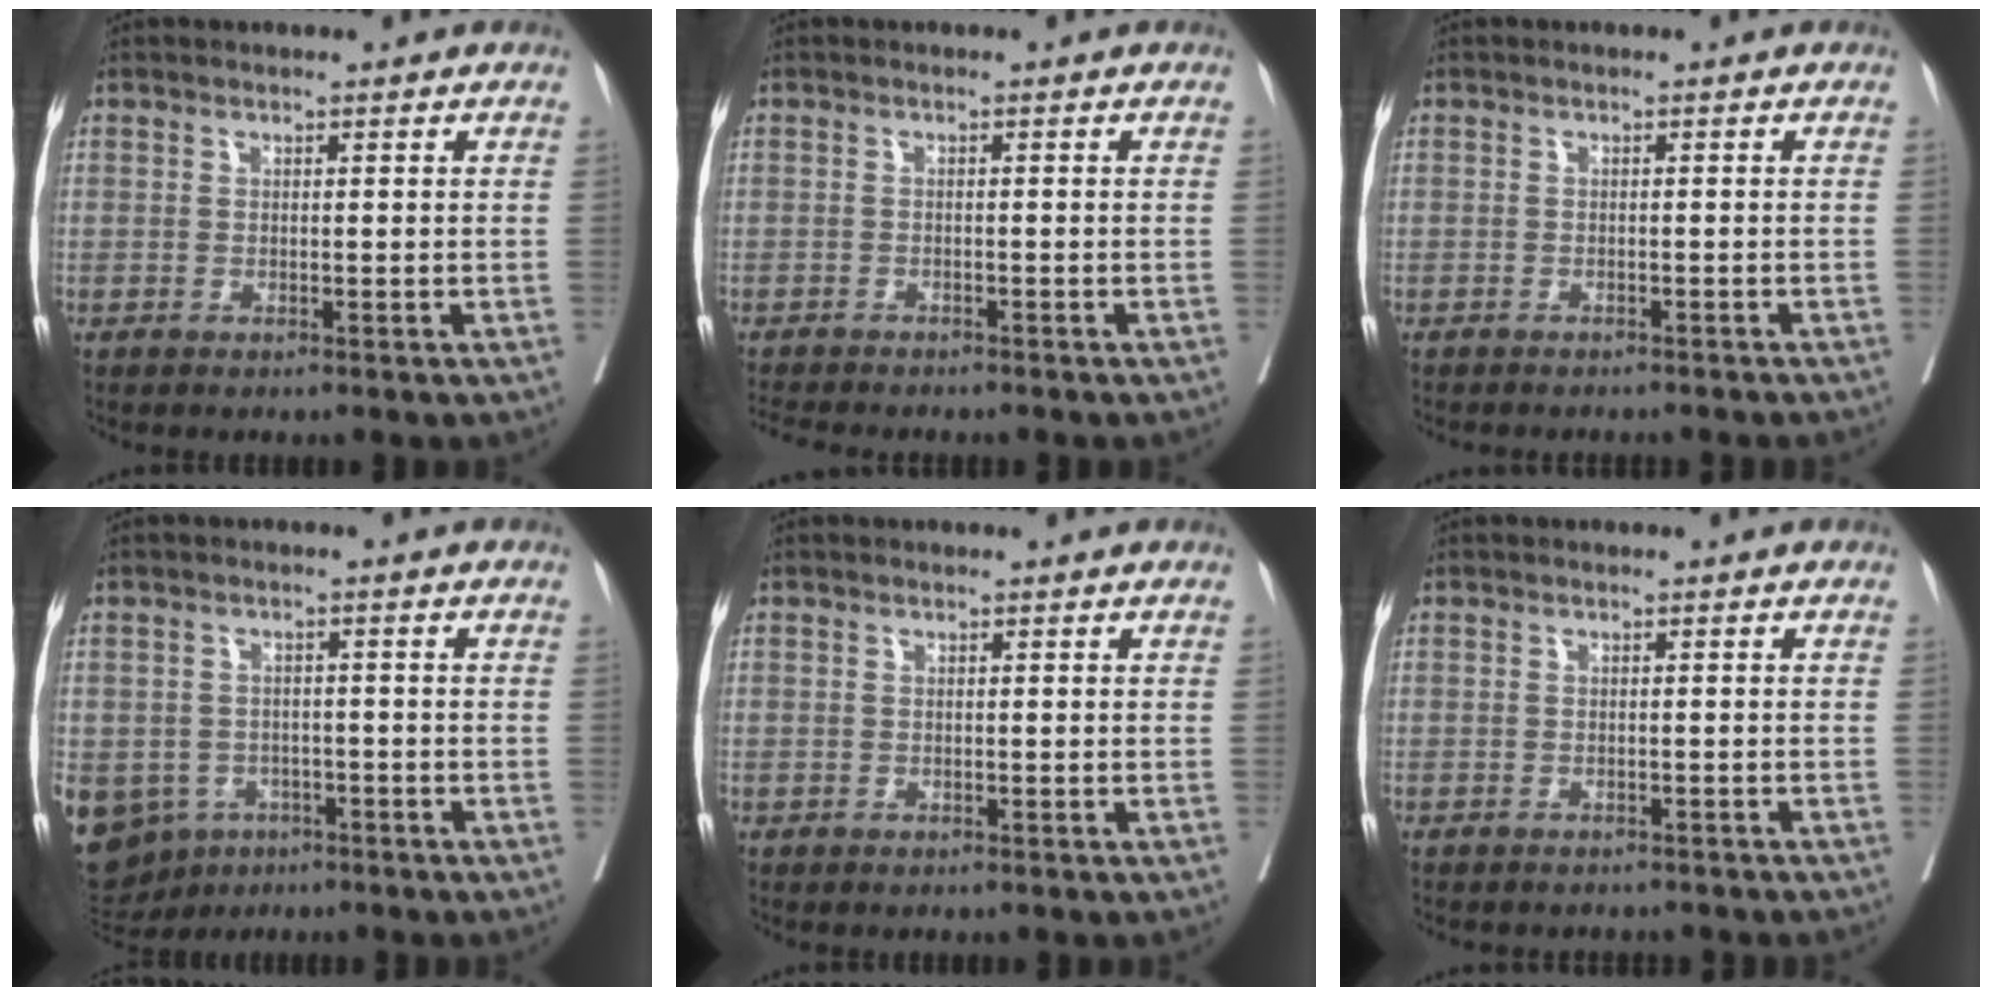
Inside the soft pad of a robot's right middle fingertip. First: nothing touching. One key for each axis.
{"total": 6.1, "fx": -5.6, "fy": 0.8, "fz": 2.4, "tx": -0.034, "ty": -0.008, "tz": -0.085}
{"total": 6.8, "fx": -6.2, "fy": 0.8, "fz": 2.5, "tx": -0.025, "ty": -0.009, "tz": -0.074}
{"total": 15.9, "fx": -7.2, "fy": 13.0, "fz": 5.8, "tx": -0.176, "ty": 0.003, "tz": -0.092}
{"total": 0.6, "fx": -0.2, "fy": 0.6, "fz": -0.1, "tx": 0.004, "ty": 0.007, "tz": -0.007}
{"total": 5.4, "fx": -5.0, "fy": 1.7, "fz": 1.5, "tx": -0.018, "ty": -0.001, "tz": -0.056}